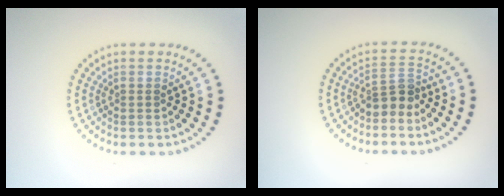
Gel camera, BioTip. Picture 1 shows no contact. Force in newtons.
{"total": 2.4, "press": 1.9, "slide": 1.5}